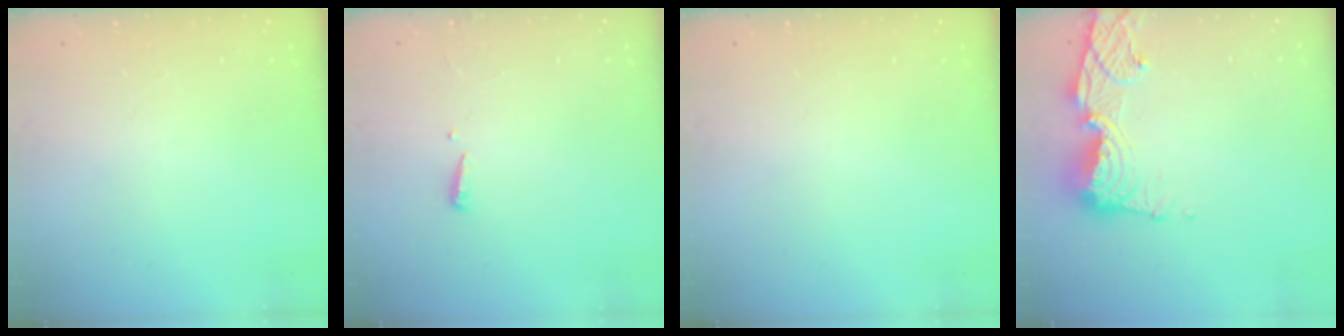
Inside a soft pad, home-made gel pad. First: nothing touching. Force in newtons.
{"total": 2.4, "press": 2.4, "slide": 0.2}
{"total": 0.0}
{"total": 13.3, "press": 13.2, "slide": 1.6}